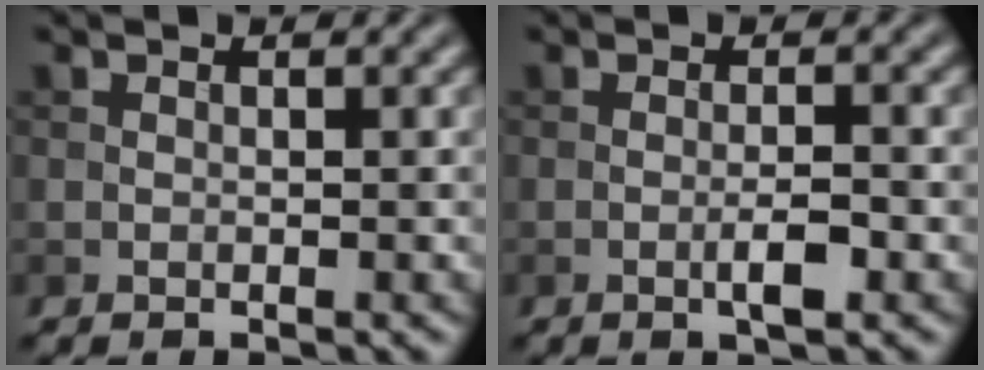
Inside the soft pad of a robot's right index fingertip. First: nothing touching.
{"total": 2.3, "force": [-0.8, 0.3, 2.1], "torque": [-0.037, 0.002, -0.016]}